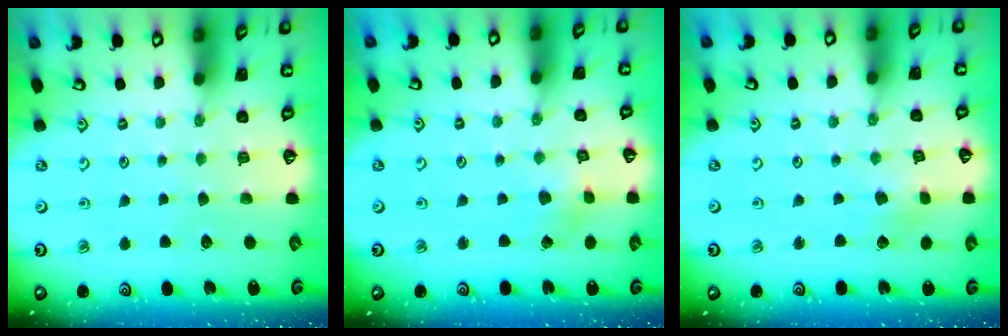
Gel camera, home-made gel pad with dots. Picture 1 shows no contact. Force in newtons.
{"total": 2.6, "press": 2.6, "slide": 0.3}
{"total": 2.3, "press": 2.3, "slide": 0.3}